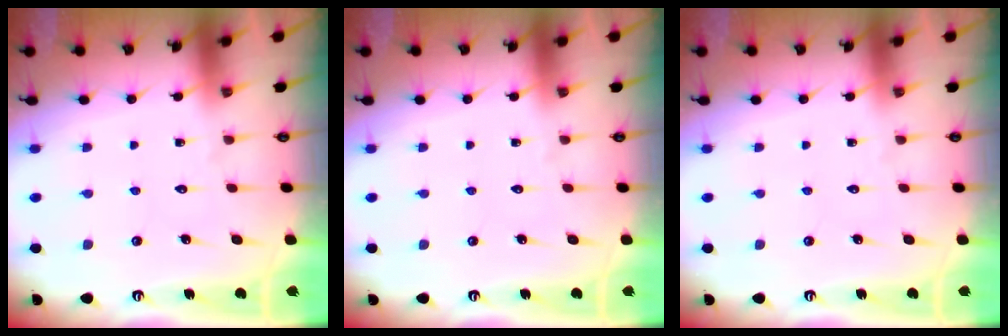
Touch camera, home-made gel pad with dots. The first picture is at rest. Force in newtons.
{"total": 0.0}
{"total": 0.0}